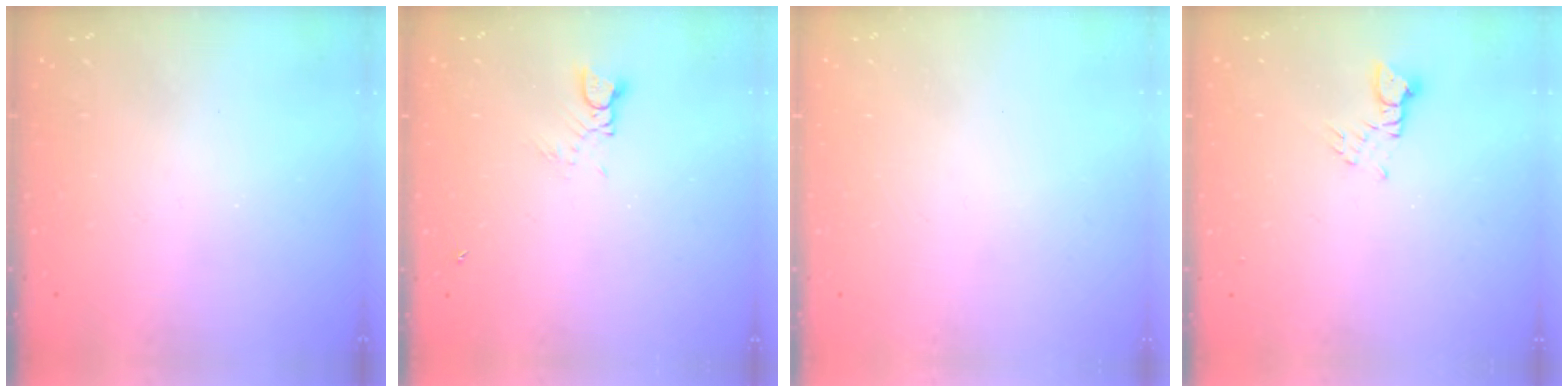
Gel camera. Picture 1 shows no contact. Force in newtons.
{"total": 2.1, "press": 2.0, "slide": 0.3}
{"total": 0.0}
{"total": 2.4, "press": 2.4, "slide": 0.1}